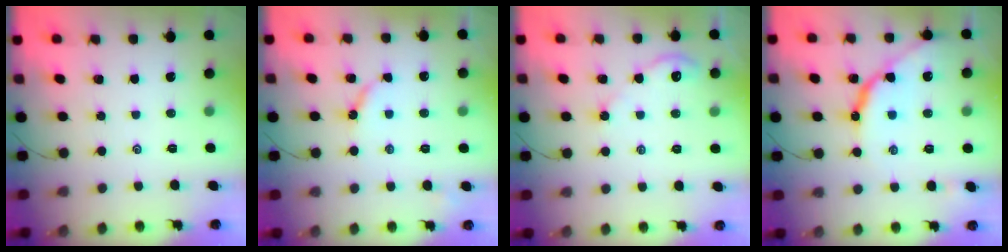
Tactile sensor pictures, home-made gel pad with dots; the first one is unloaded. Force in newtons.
{"total": 5.5, "press": 5.5, "slide": 0.3}
{"total": 4.4, "press": 4.3, "slide": 0.7}
{"total": 11.3, "press": 11.2, "slide": 0.9}